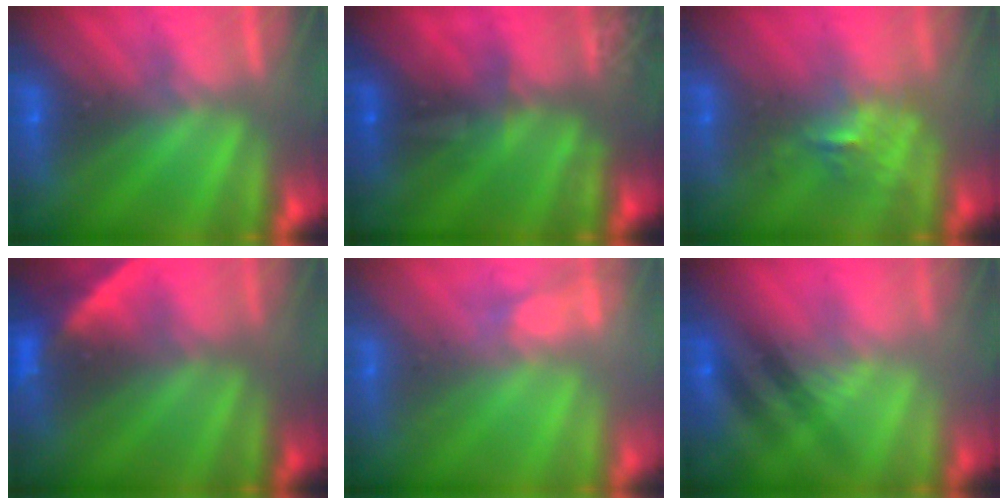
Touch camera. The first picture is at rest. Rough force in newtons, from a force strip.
{"total": 3.0}
{"total": 2.5}
{"total": 2.2}
{"total": 2.9}
{"total": 2.3}